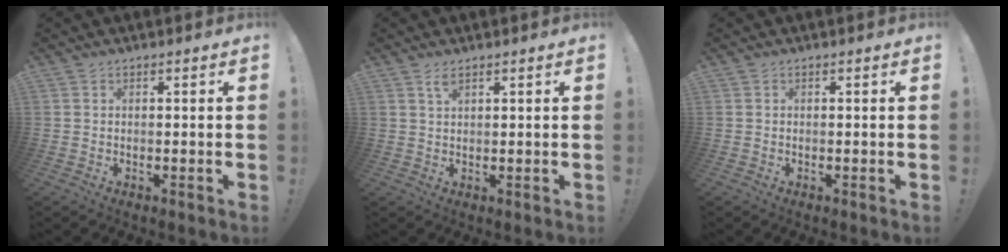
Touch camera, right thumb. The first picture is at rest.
{"total": 2.1, "force": [1.2, 0.5, 1.7], "torque": [-0.027, -0.003, 0.019]}
{"total": 0.0}